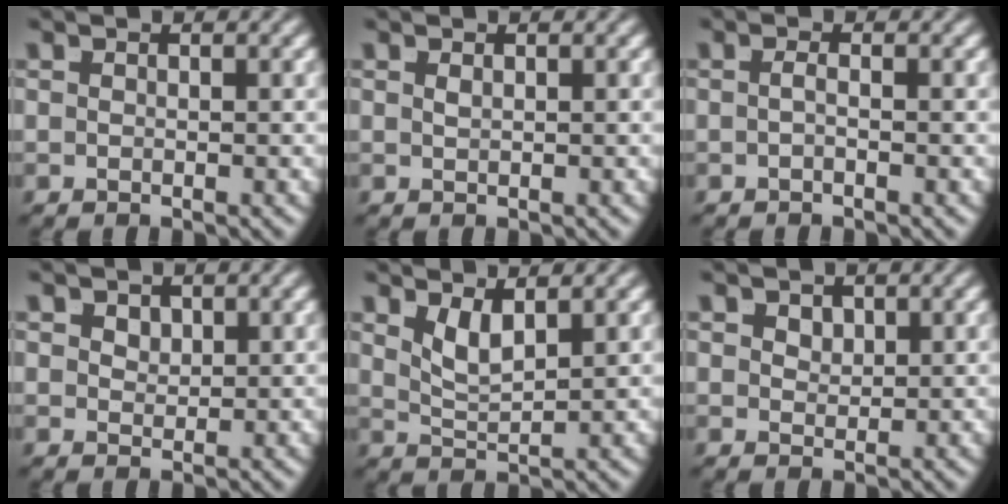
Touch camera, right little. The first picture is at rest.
{"total": 0.7, "force": [0.1, -0.7, 0.1], "torque": [0.002, -0.007, 0.010]}
{"total": 1.0, "force": [-0.6, -0.6, 0.5], "torque": [-0.010, -0.003, -0.009]}
{"total": 1.2, "force": [1.1, 0.4, 0.4], "torque": [-0.002, -0.010, 0.031]}
{"total": 2.3, "force": [1.3, 0.8, 1.8], "torque": [-0.032, -0.012, 0.025]}
{"total": 1.2, "force": [1.1, 0.3, 0.4], "torque": [0.000, -0.010, 0.032]}